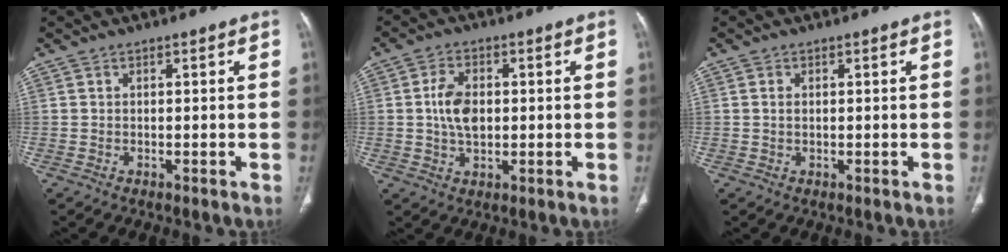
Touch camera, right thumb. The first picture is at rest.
{"total": 6.6, "force": [0.4, 4.3, 5.1], "torque": [-0.090, 0.002, 0.006]}
{"total": 1.1, "force": [0.2, 0.7, 0.8], "torque": [-0.017, 0.001, 0.005]}